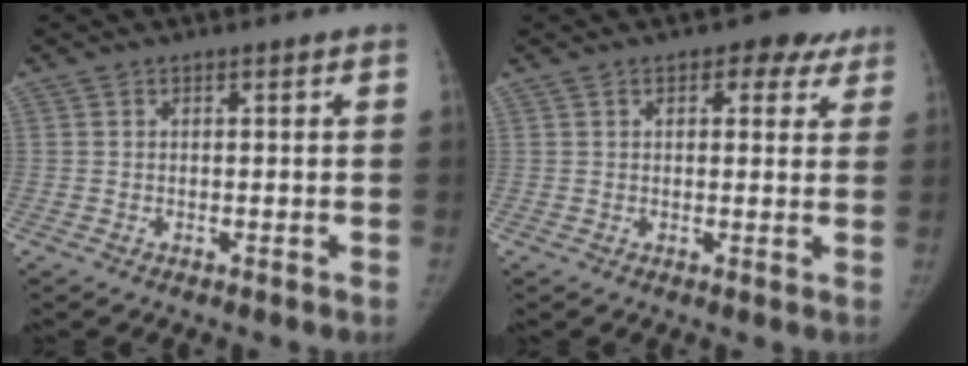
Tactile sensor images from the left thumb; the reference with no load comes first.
{"total": 5.7, "force": [3.2, 3.2, 3.4], "torque": [-0.009, -0.007, 0.033]}